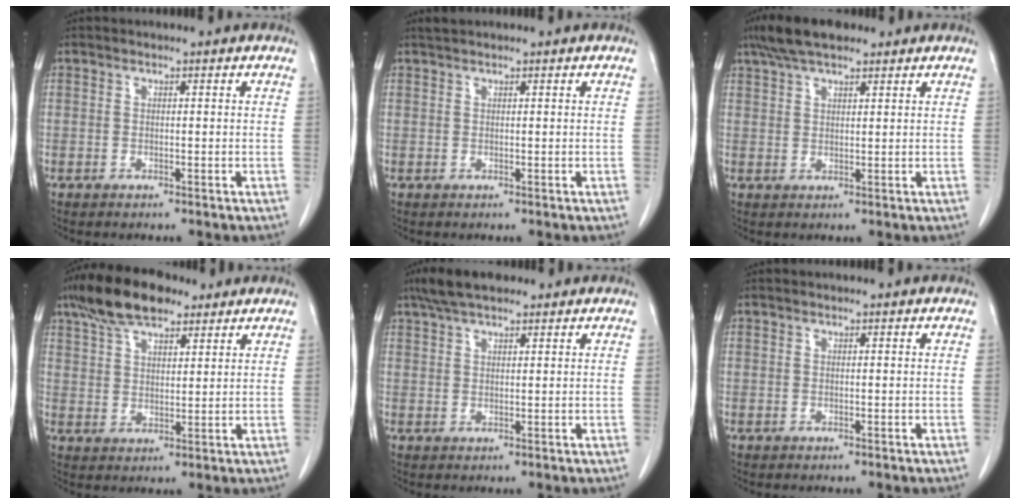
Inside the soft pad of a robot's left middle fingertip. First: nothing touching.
{"total": 1.1, "force": [1.0, 0.0, 0.4], "torque": [-0.015, 0.012, 0.024]}
{"total": 7.4, "force": [5.7, 2.1, 4.2], "torque": [-0.084, 0.022, 0.104]}
{"total": 10.2, "force": [7.4, 3.8, 5.8], "torque": [-0.112, 0.022, 0.133]}
{"total": 6.0, "force": [4.7, 1.7, 3.4], "torque": [-0.067, 0.021, 0.085]}
{"total": 0.0}